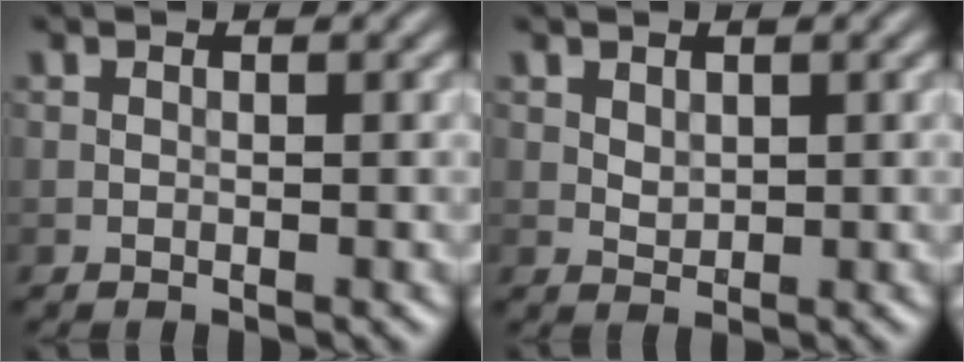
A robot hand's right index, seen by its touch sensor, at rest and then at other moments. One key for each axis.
{"total": 1.0, "fx": 0.5, "fy": 0.7, "fz": 0.5, "tx": -0.011, "ty": -0.004, "tz": 0.014}